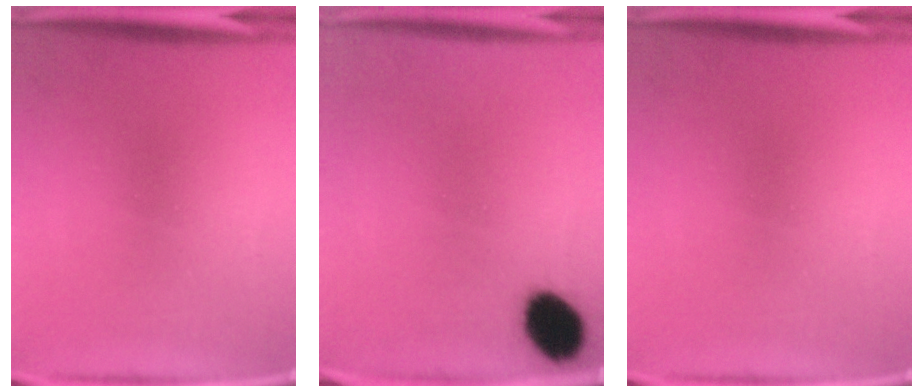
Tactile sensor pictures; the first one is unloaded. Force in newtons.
{"total": 8.9}
{"total": 0.0}